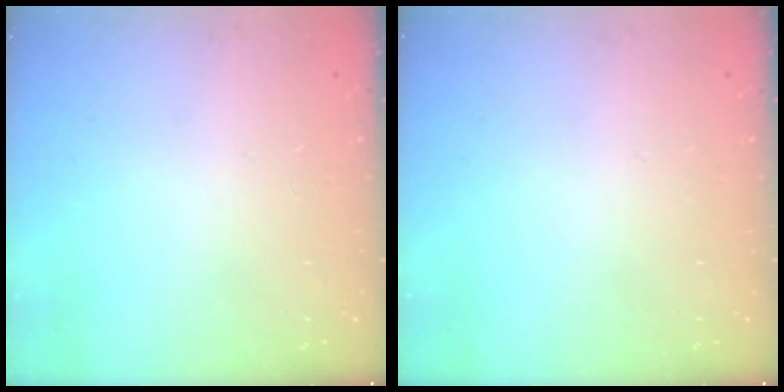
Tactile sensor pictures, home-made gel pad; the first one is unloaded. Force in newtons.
{"total": 0.0}